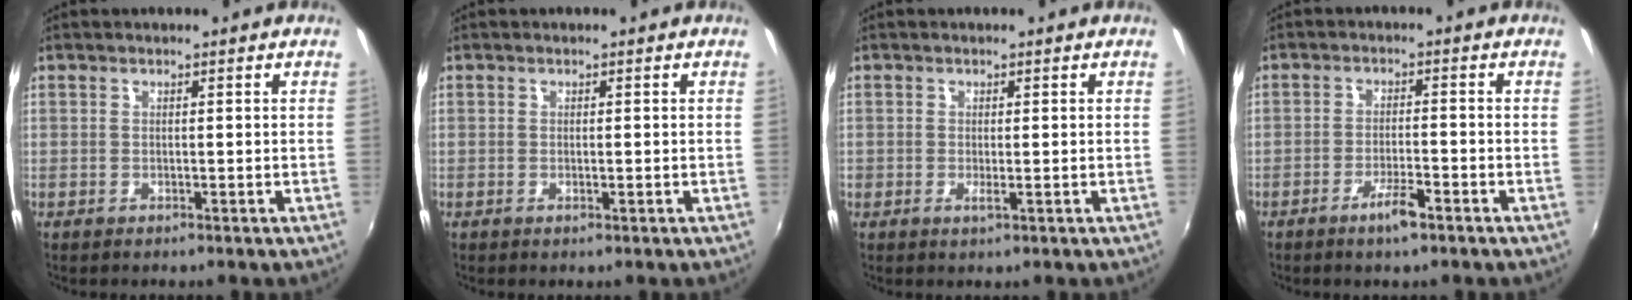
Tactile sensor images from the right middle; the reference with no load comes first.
{"total": 0.6, "force": [-0.1, -0.1, 0.6], "torque": [-0.009, 0.001, -0.003]}
{"total": 1.0, "force": [-0.2, 0.3, 1.0], "torque": [-0.021, -0.003, -0.005]}
{"total": 4.0, "force": [-2.8, 0.7, 2.8], "torque": [-0.064, -0.005, -0.050]}